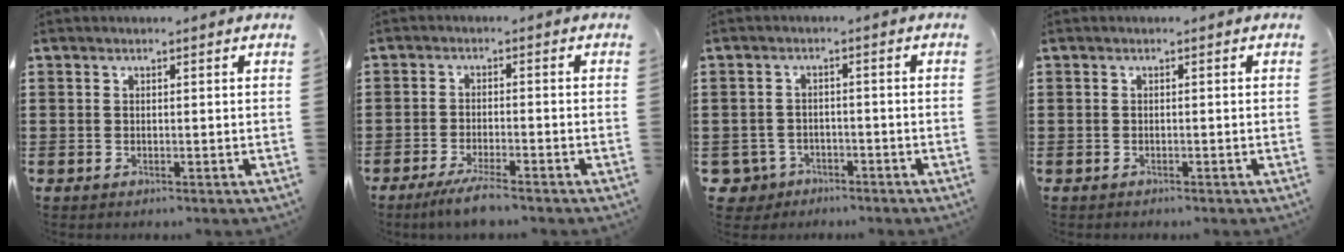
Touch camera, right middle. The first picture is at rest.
{"total": 4.2, "force": [-3.6, 0.3, 2.3], "torque": [-0.050, -0.010, -0.069]}
{"total": 3.0, "force": [-2.4, 1.7, 0.3], "torque": [-0.028, -0.003, -0.057]}
{"total": 0.7, "force": [-0.5, 0.4, -0.1], "torque": [0.001, 0.005, -0.013]}